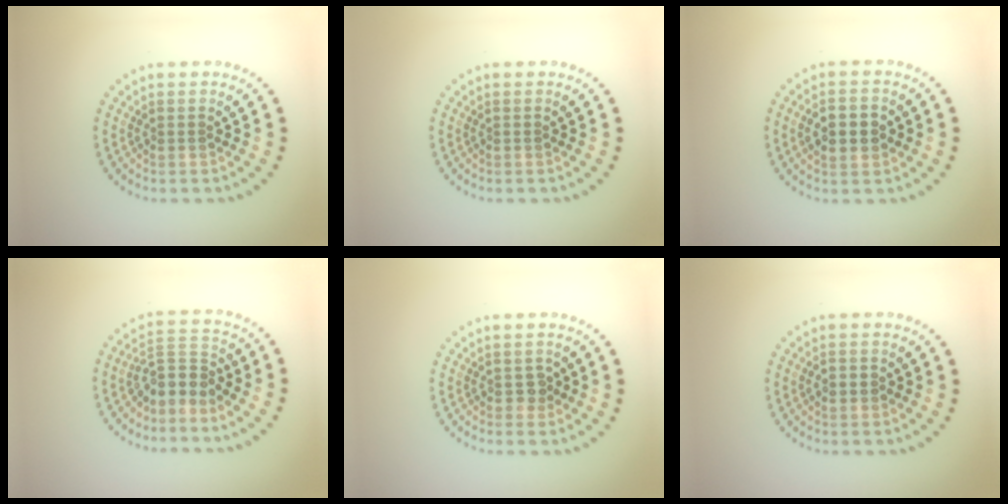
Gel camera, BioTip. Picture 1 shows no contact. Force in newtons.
{"total": 0.0}
{"total": 4.2, "press": 4.2, "slide": 0.2}
{"total": 3.0, "press": 2.1, "slide": 2.1}
{"total": 1.0, "press": 0.9, "slide": 0.4}
{"total": 1.5, "press": 1.5, "slide": 0.1}